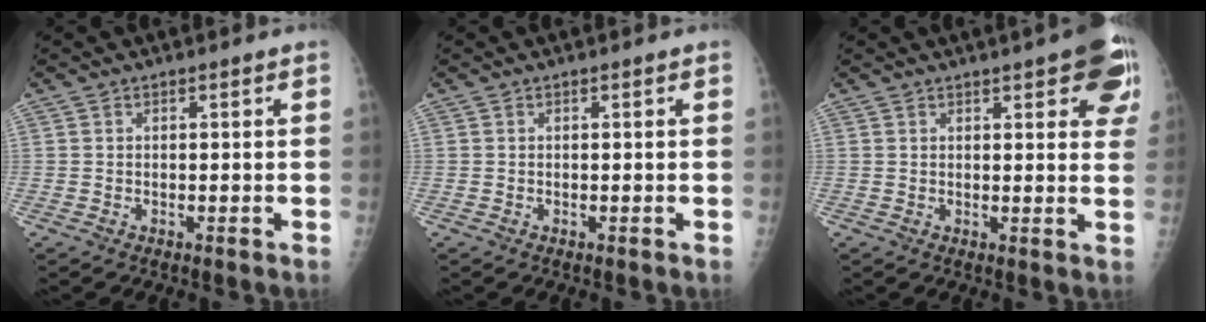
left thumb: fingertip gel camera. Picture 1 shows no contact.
{"total": 0.0}
{"total": 11.6, "force": [5.8, 3.7, 9.3], "torque": [-0.080, -0.015, 0.063]}